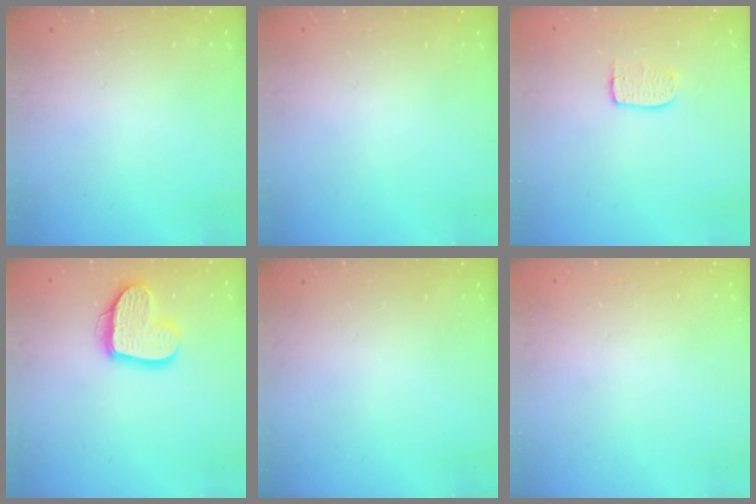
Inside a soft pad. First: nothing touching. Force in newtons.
{"total": 0.0}
{"total": 5.4, "press": 5.4, "slide": 0.3}
{"total": 14.8, "press": 14.7, "slide": 1.3}
{"total": 0.0}
{"total": 0.0}